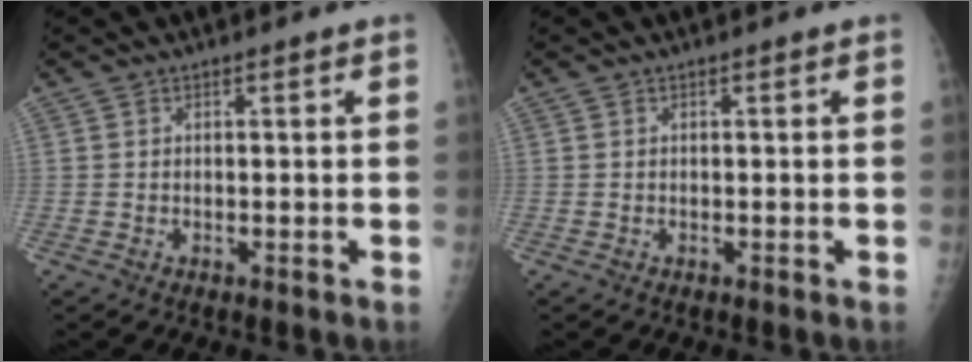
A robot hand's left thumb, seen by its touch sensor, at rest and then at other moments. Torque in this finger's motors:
{"motor_torque": [0.00, 0.00, -0.14, 0.01, 0.00]}